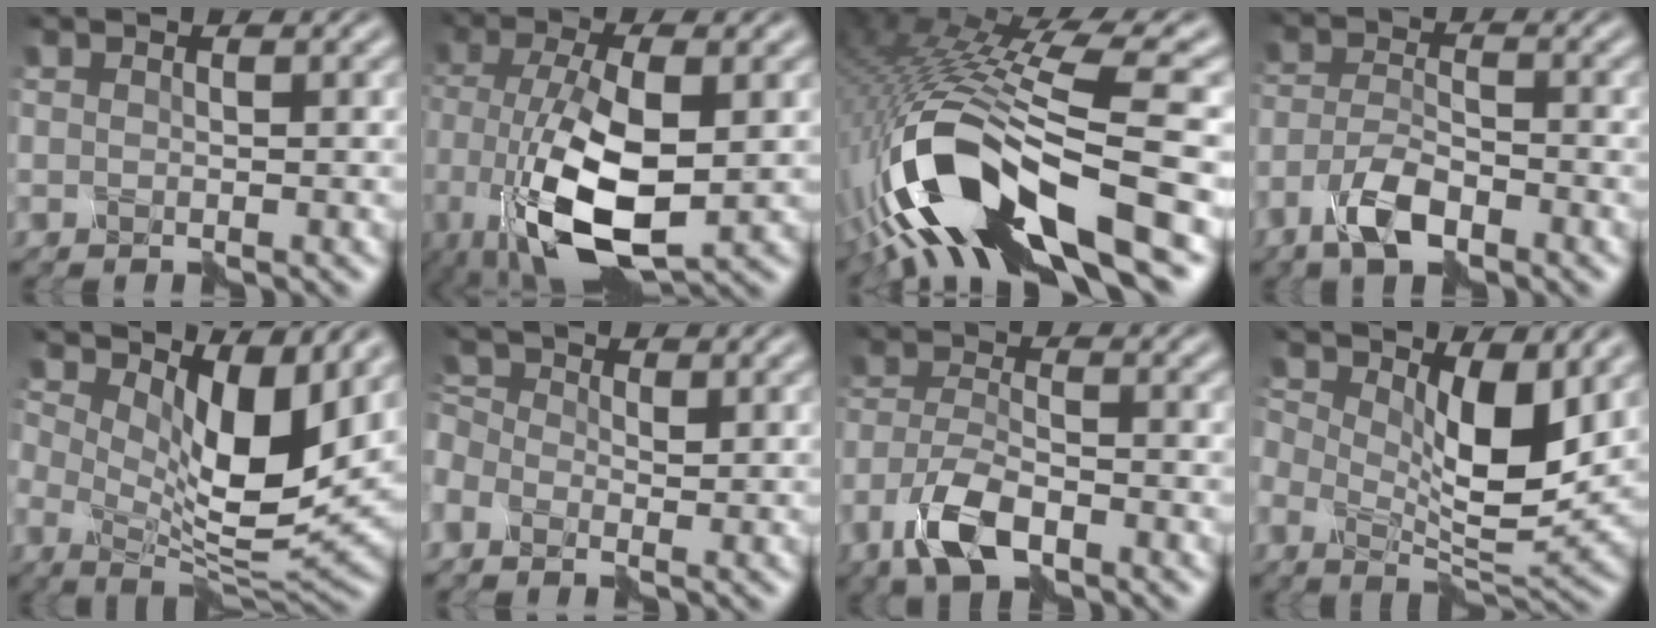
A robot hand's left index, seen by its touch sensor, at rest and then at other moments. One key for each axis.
{"total": 10.2, "fx": -3.2, "fy": 4.0, "fz": 8.8, "tx": -0.189, "ty": -0.017, "tz": -0.056}
{"total": 15.2, "fx": -7.1, "fy": 4.3, "fz": 12.7, "tx": -0.263, "ty": -0.011, "tz": -0.111}
{"total": 4.3, "fx": -3.4, "fy": 1.2, "fz": 2.4, "tx": -0.057, "ty": 0.002, "tz": -0.072}
{"total": 10.0, "fx": 2.3, "fy": 4.4, "fz": 8.6, "tx": -0.160, "ty": -0.008, "tz": 0.040}
{"total": 4.3, "fx": -1.0, "fy": 3.0, "fz": 2.9, "tx": -0.084, "ty": 0.013, "tz": -0.021}
{"total": 5.5, "fx": -3.9, "fy": 2.0, "fz": 3.4, "tx": -0.082, "ty": 0.002, "tz": -0.084}
{"total": 7.8, "fx": 0.5, "fy": 3.5, "fz": 6.9, "tx": -0.130, "ty": -0.006, "tz": 0.007}